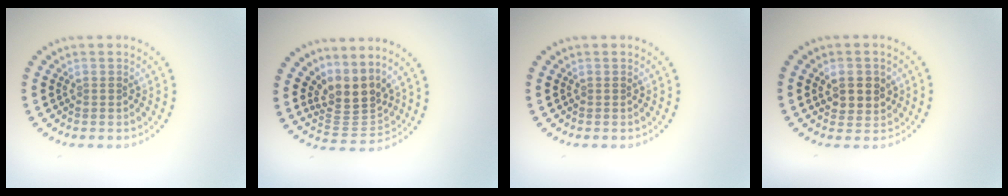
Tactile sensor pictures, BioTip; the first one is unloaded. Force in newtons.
{"total": 3.5, "press": 2.5, "slide": 2.5}
{"total": 0.0}
{"total": 2.7, "press": 2.6, "slide": 0.8}